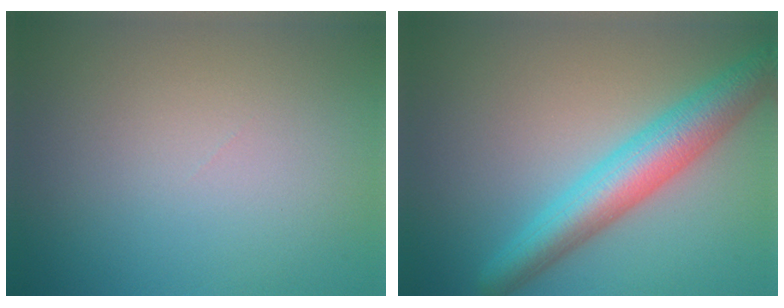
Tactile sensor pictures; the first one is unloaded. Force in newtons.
{"total": 5.9, "press": 5.9, "slide": 0.1}